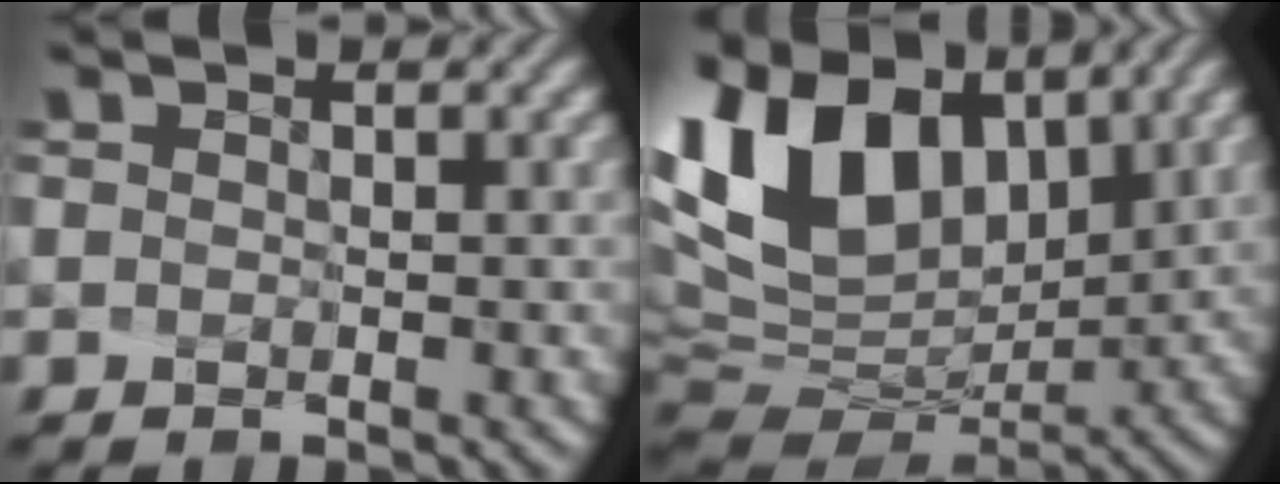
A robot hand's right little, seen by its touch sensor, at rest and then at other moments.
{"total": 12.1, "force": [5.3, 7.3, 8.1], "torque": [-0.179, 0.015, 0.111]}